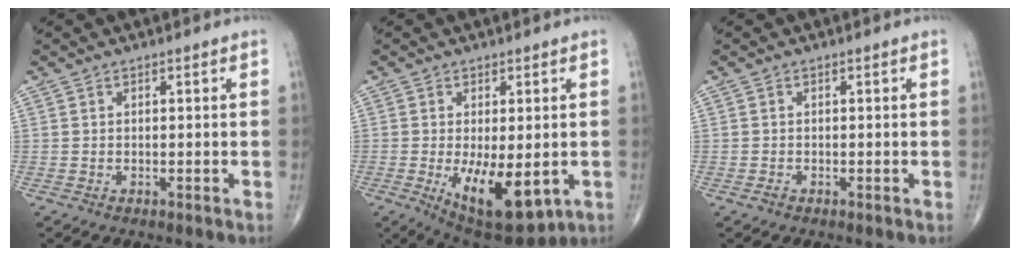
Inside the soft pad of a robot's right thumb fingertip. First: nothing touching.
{"total": 12.8, "force": [-3.0, 5.5, 11.1], "torque": [-0.164, -0.023, -0.026]}
{"total": 0.8, "force": [-0.5, 0.5, 0.3], "torque": [-0.007, 0.000, -0.011]}